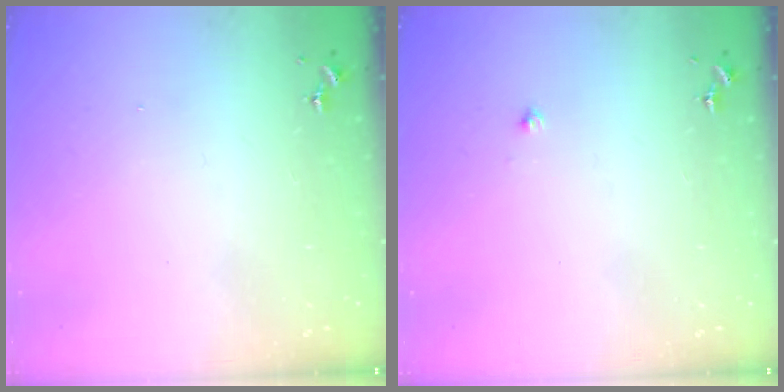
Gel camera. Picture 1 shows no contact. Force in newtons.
{"total": 1.4, "press": 1.4, "slide": 0.2}